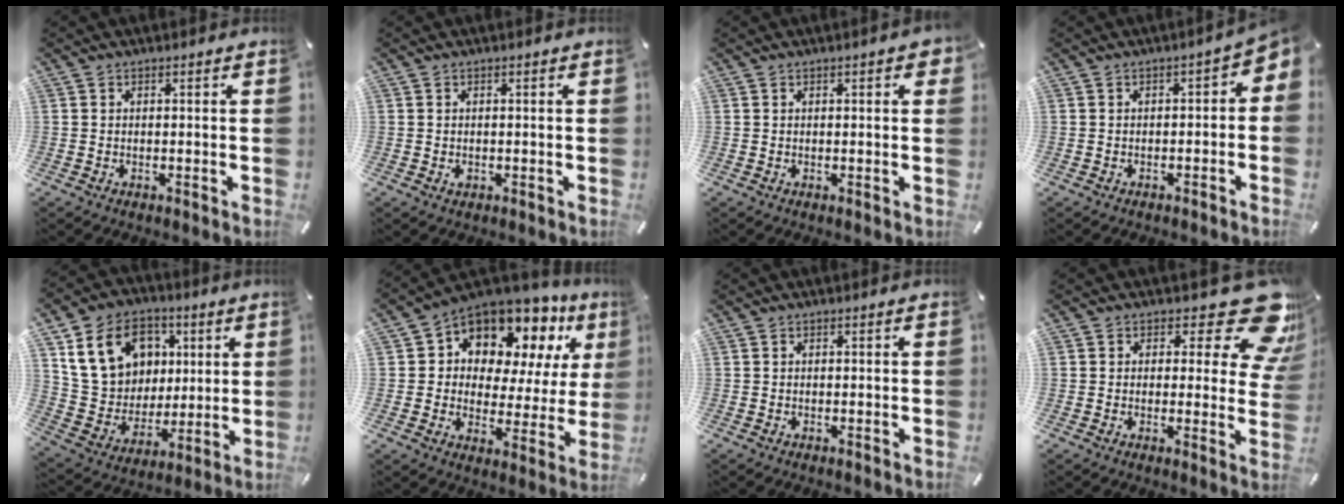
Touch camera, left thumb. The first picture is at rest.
{"total": 0.8, "force": [-0.2, 0.6, 0.6], "torque": [-0.010, 0.000, -0.004]}
{"total": 2.4, "force": [0.6, 0.6, 2.2], "torque": [-0.027, -0.002, 0.005]}
{"total": 3.5, "force": [-0.7, 2.0, 2.8], "torque": [-0.037, 0.002, -0.018]}
{"total": 17.8, "force": [6.4, 14.8, 7.6], "torque": [-0.136, -0.010, 0.132]}
{"total": 11.5, "force": [8.9, 6.6, 3.1], "torque": [-0.062, -0.090, 0.158]}
{"total": 0.0}
{"total": 15.7, "force": [8.0, 6.9, 11.6], "torque": [-0.138, -0.059, 0.132]}